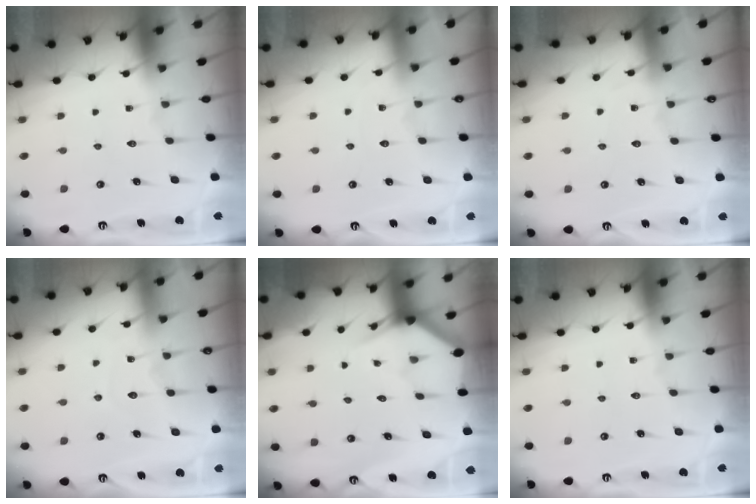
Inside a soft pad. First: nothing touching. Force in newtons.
{"total": 1.4, "press": 1.3, "slide": 0.3}
{"total": 3.6, "press": 3.5, "slide": 0.6}
{"total": 6.0, "press": 5.9, "slide": 0.7}
{"total": 3.0, "press": 3.0, "slide": 0.1}
{"total": 0.0}